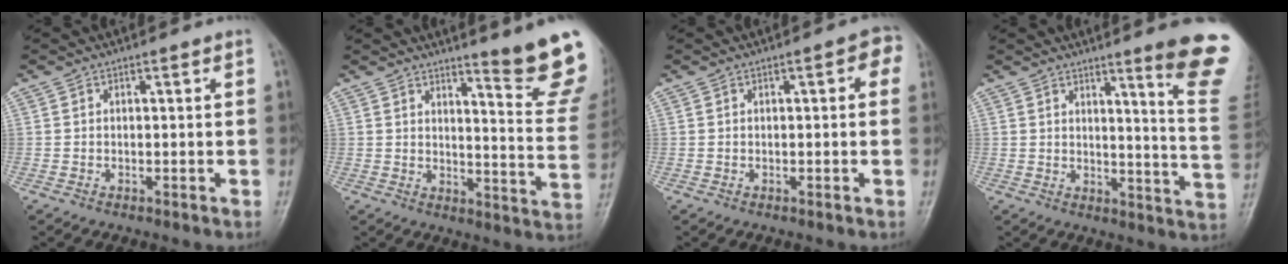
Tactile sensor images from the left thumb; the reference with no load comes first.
{"total": 14.1, "force": [10.8, 0.5, 9.1], "torque": [-0.096, -0.108, 0.134]}
{"total": 3.8, "force": [0.9, 1.7, 3.3], "torque": [-0.022, 0.008, 0.000]}
{"total": 14.3, "force": [9.2, 0.4, 10.9], "torque": [-0.113, -0.070, 0.107]}